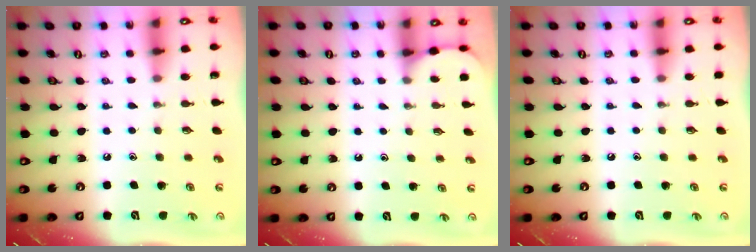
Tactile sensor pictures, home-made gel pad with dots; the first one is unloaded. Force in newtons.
{"total": 1.4, "press": 1.4, "slide": 0.0}
{"total": 2.3, "press": 2.3, "slide": 0.4}